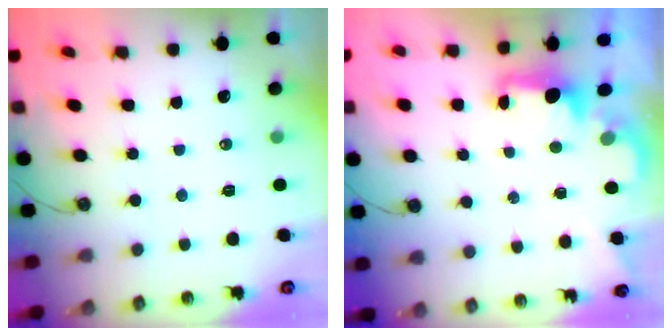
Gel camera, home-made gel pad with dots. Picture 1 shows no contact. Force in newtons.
{"total": 2.1, "press": 2.0, "slide": 0.7}